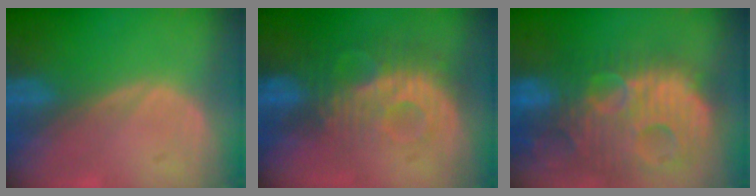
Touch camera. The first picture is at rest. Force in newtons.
{"total": 9.2, "press": 8.1, "slide": 4.4}
{"total": 14.4, "press": 12.4, "slide": 7.3}